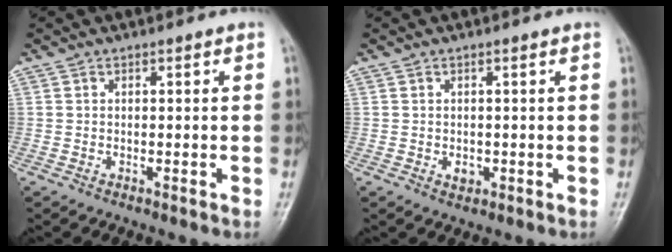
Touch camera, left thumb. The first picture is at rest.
{"total": 1.6, "force": [-0.1, 1.1, 1.1], "torque": [-0.011, -0.001, 0.002]}